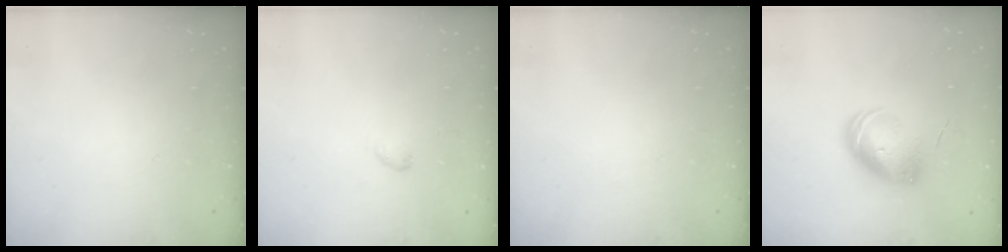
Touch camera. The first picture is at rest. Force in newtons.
{"total": 2.7, "press": 2.6, "slide": 0.5}
{"total": 0.0}
{"total": 9.6, "press": 9.6, "slide": 0.8}